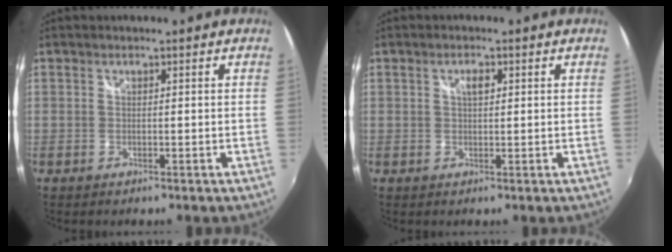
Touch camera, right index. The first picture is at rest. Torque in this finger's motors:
{"motor_torque": [-0.02, 0.03, 0.02, 0.03]}